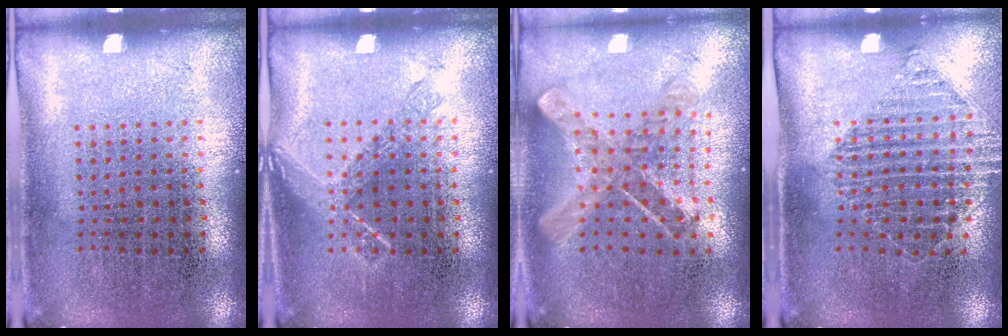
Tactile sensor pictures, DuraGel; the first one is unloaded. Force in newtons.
{"total": 1.0, "press": 0.9, "slide": 0.2}
{"total": 0.8, "press": 0.8, "slide": 0.2}
{"total": 1.3, "press": 1.2, "slide": 0.5}